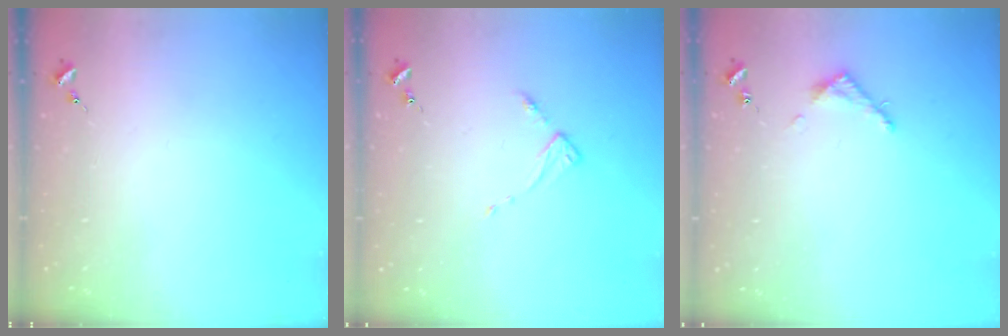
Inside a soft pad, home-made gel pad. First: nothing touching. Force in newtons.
{"total": 3.7, "press": 3.6, "slide": 0.4}
{"total": 3.5, "press": 3.5, "slide": 0.3}